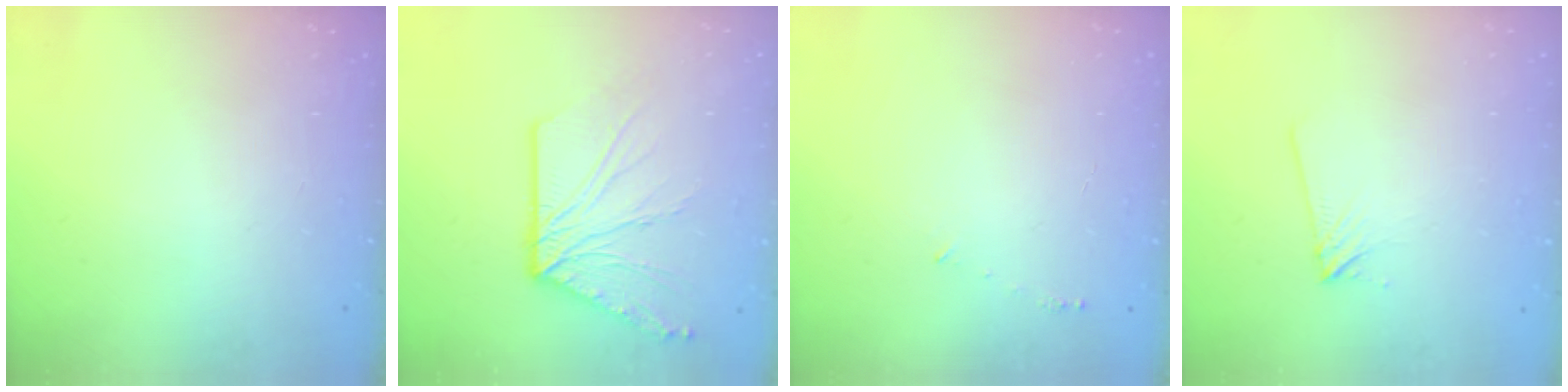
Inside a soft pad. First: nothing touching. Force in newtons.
{"total": 12.4, "press": 12.4, "slide": 0.5}
{"total": 3.2, "press": 3.2, "slide": 0.2}
{"total": 5.0, "press": 5.0, "slide": 0.8}